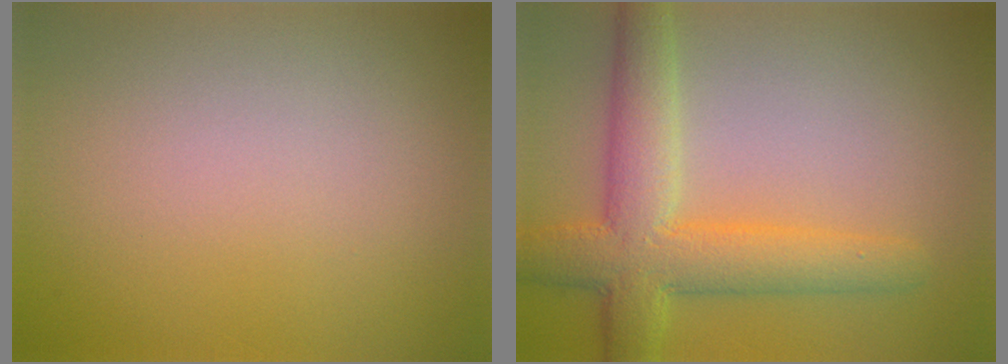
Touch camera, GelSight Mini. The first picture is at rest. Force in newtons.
{"total": 6.8, "press": 6.8, "slide": 0.2}